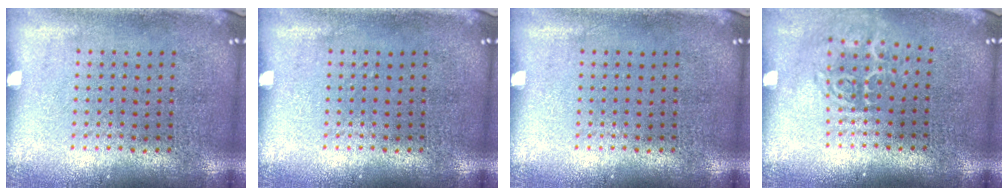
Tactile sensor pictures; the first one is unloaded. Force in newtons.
{"total": 0.0}
{"total": 0.0}
{"total": 1.8, "press": 1.2, "slide": 1.3}